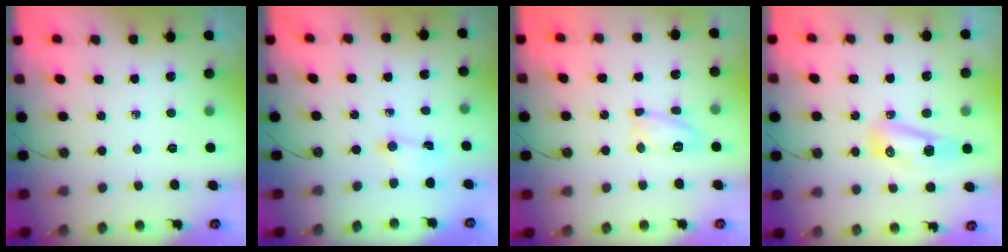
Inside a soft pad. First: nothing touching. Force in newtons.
{"total": 0.8, "press": 0.7, "slide": 0.5}
{"total": 9.0, "press": 8.9, "slide": 0.7}
{"total": 10.9, "press": 9.3, "slide": 5.7}